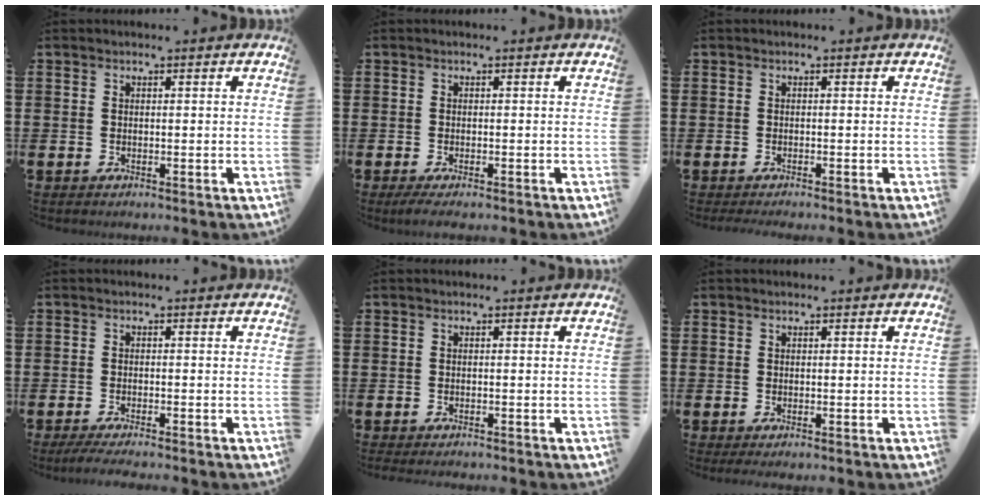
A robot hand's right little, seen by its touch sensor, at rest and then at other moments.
{"total": 1.5, "force": [-1.2, 0.1, 0.9], "torque": [-0.016, 0.000, -0.023]}
{"total": 0.6, "force": [-0.5, -0.1, 0.1], "torque": [0.000, 0.001, -0.010]}
{"total": 2.1, "force": [-1.8, 0.0, 1.0], "torque": [-0.015, 0.002, -0.034]}
{"total": 0.5, "force": [-0.5, 0.0, 0.0], "torque": [-0.002, 0.002, -0.011]}
{"total": 1.0, "force": [-0.7, 0.1, 0.7], "torque": [-0.012, -0.002, -0.013]}